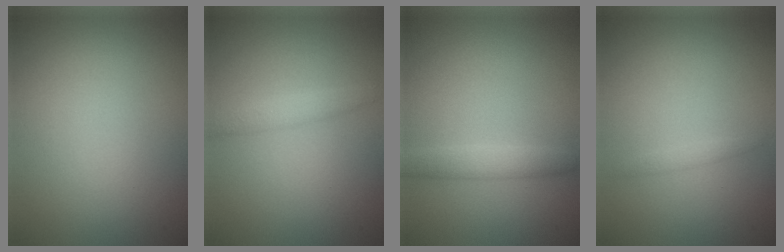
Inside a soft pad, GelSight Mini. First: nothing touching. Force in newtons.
{"total": 1.5, "press": 1.5, "slide": 0.1}
{"total": 2.1, "press": 2.1, "slide": 0.1}
{"total": 0.8, "press": 0.8, "slide": 0.1}